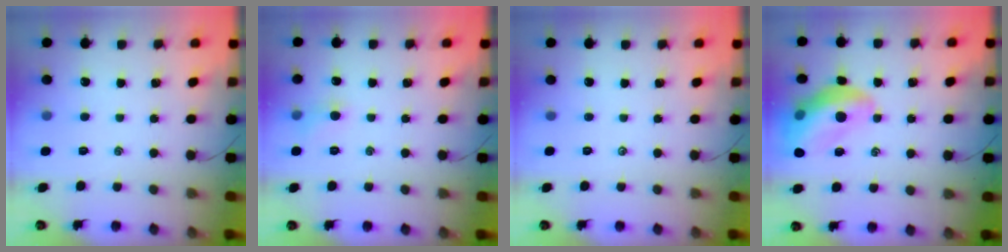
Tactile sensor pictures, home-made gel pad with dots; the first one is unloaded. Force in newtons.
{"total": 4.3, "press": 4.0, "slide": 1.4}
{"total": 0.0}
{"total": 16.2, "press": 15.9, "slide": 2.9}